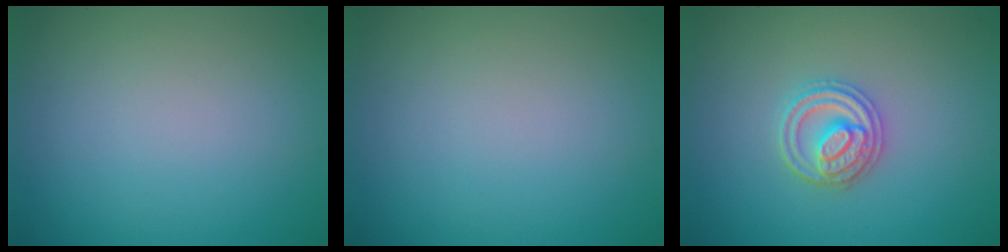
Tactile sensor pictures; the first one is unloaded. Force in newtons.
{"total": 0.0}
{"total": 2.8, "press": 2.8, "slide": 0.4}